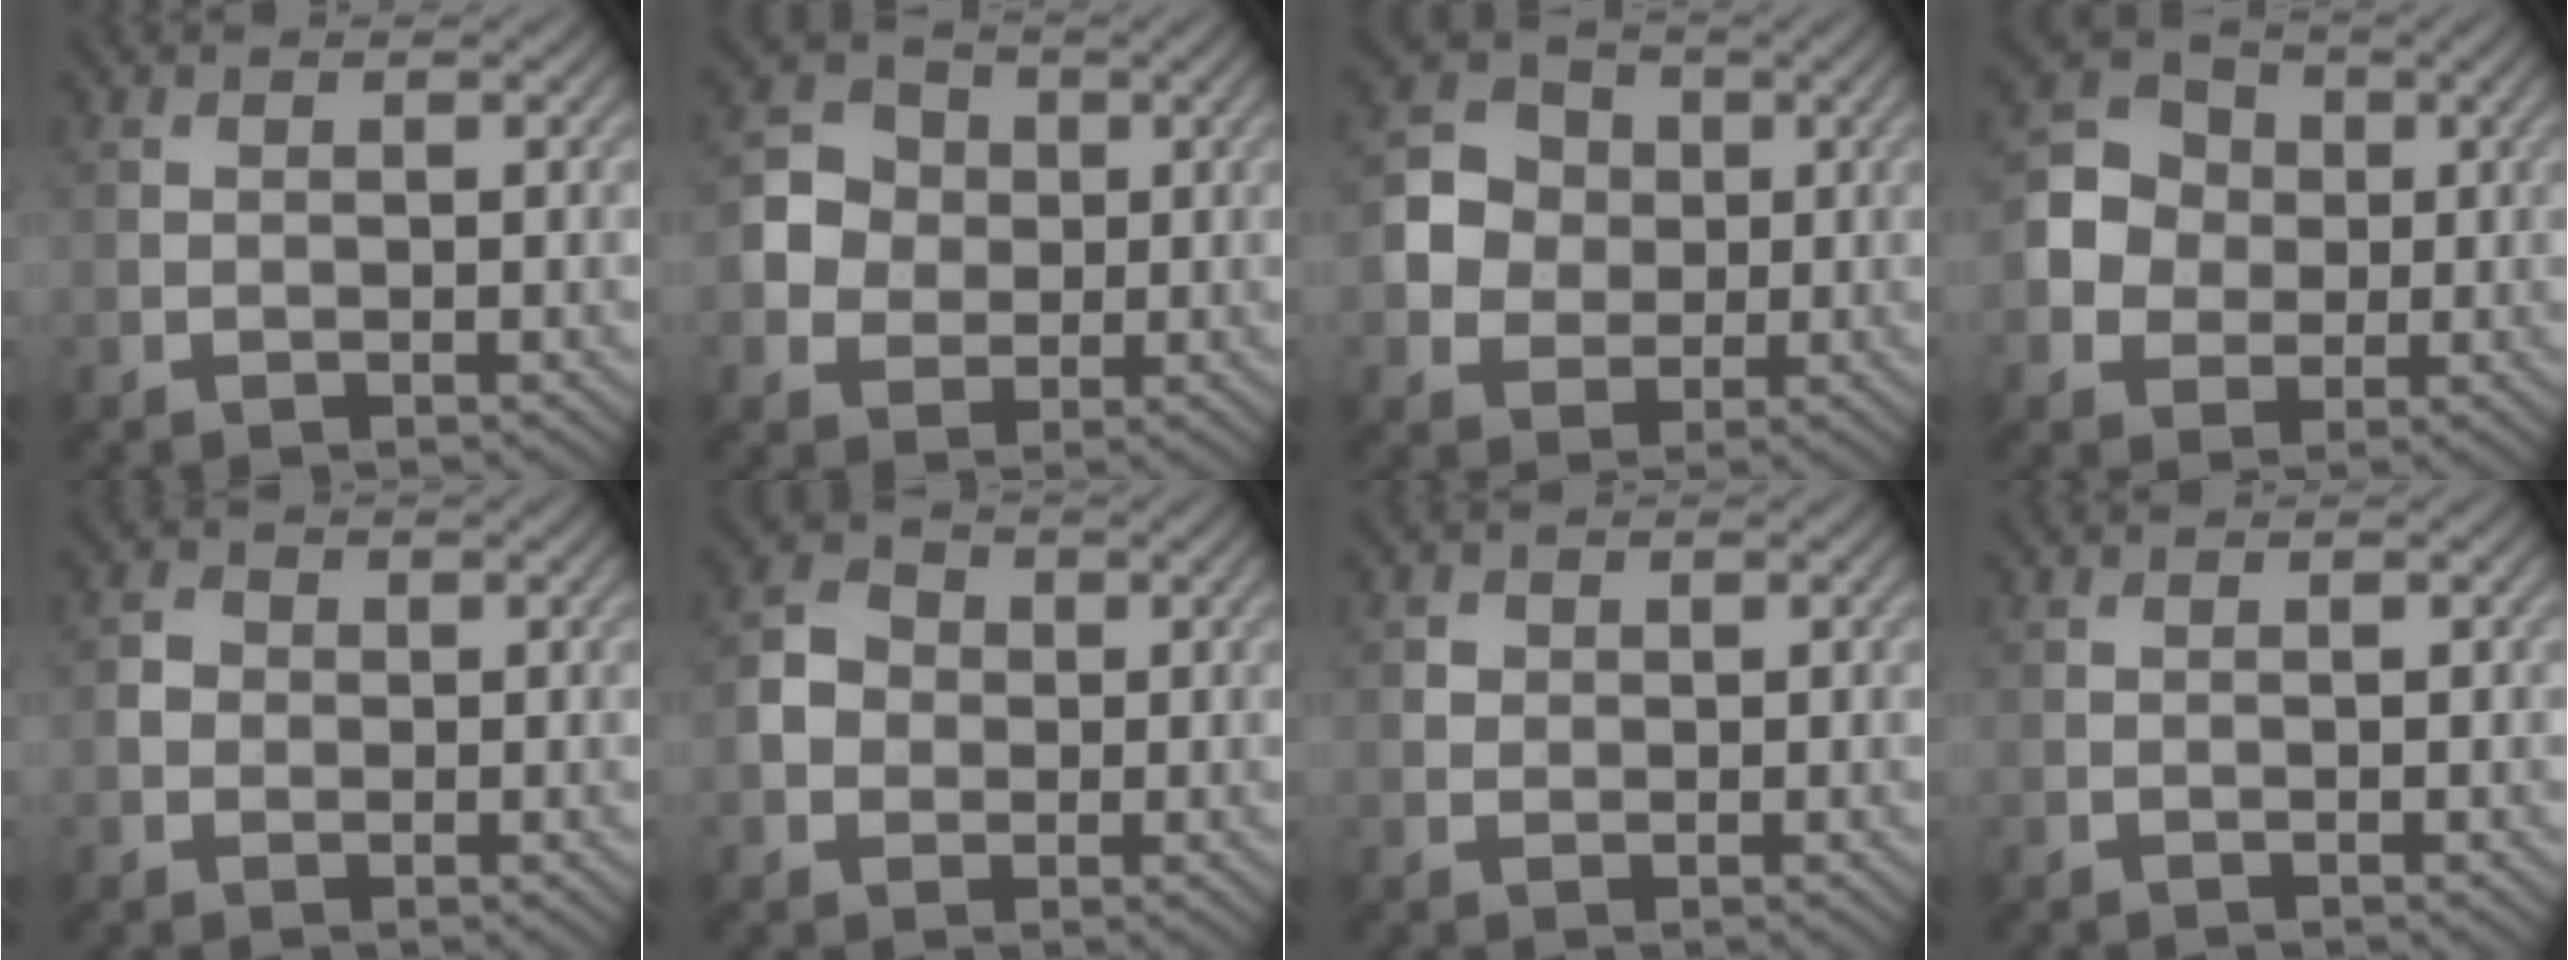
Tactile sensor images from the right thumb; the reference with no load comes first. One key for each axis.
{"total": 5.5, "fx": 0.1, "fy": 5.0, "fz": 2.3, "tx": -0.055, "ty": 0.011, "tz": -0.006}
{"total": 6.6, "fx": 0.1, "fy": 5.9, "fz": 2.9, "tx": -0.067, "ty": 0.008, "tz": -0.011}
{"total": 7.4, "fx": 0.0, "fy": 6.7, "fz": 3.2, "tx": -0.080, "ty": 0.013, "tz": -0.009}
{"total": 2.0, "fx": -0.1, "fy": 1.9, "fz": 0.8, "tx": -0.017, "ty": 0.001, "tz": -0.006}
{"total": 4.4, "fx": -0.3, "fy": 3.9, "fz": 2.0, "tx": -0.047, "ty": 0.008, "tz": -0.011}
{"total": 1.4, "fx": 0.2, "fy": 1.3, "fz": 0.4, "tx": -0.009, "ty": -0.001, "tz": 0.003}
{"total": 0.0}